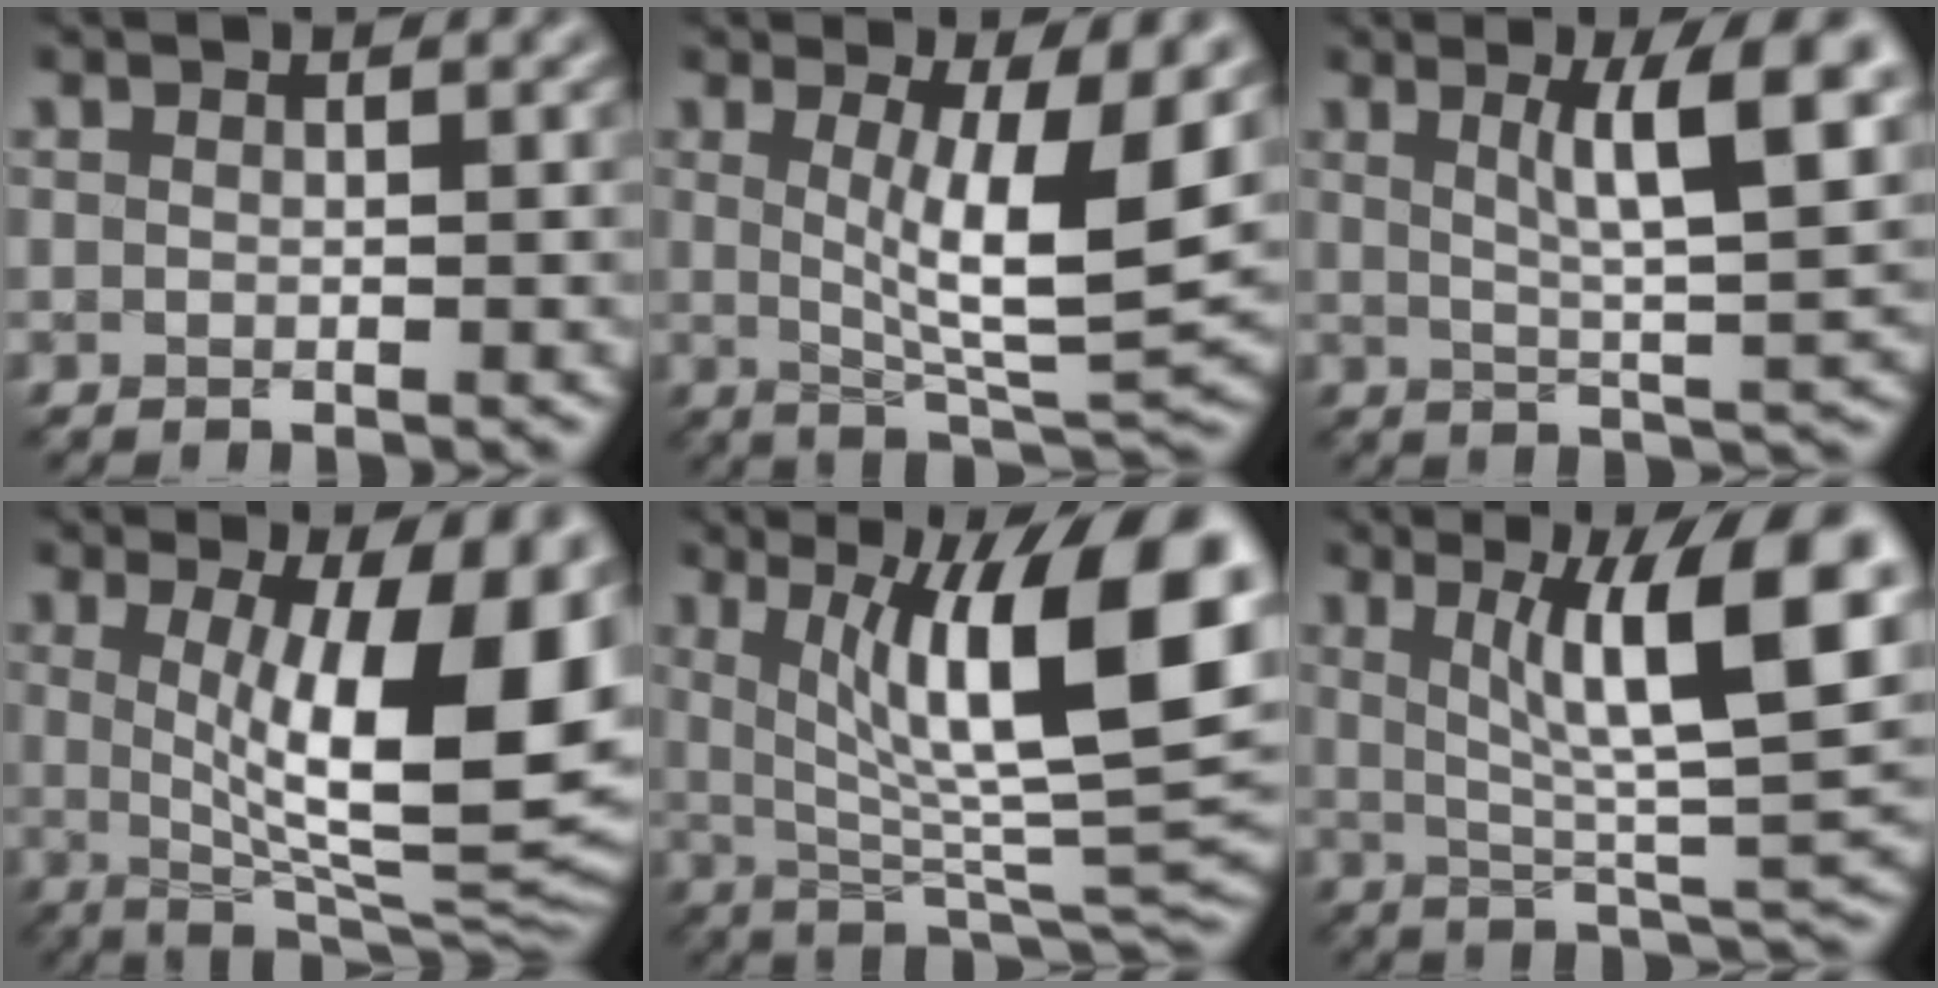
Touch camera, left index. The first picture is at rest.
{"total": 8.6, "force": [1.4, 2.0, 8.2], "torque": [-0.133, -0.020, 0.029]}
{"total": 7.4, "force": [2.6, 1.4, 6.8], "torque": [-0.094, -0.002, 0.041]}
{"total": 14.9, "force": [1.7, 5.0, 14.0], "torque": [-0.163, -0.009, 0.030]}
{"total": 14.4, "force": [3.5, 4.0, 13.4], "torque": [-0.187, -0.003, 0.053]}
{"total": 11.0, "force": [3.5, 2.4, 10.1], "torque": [-0.151, -0.001, 0.062]}